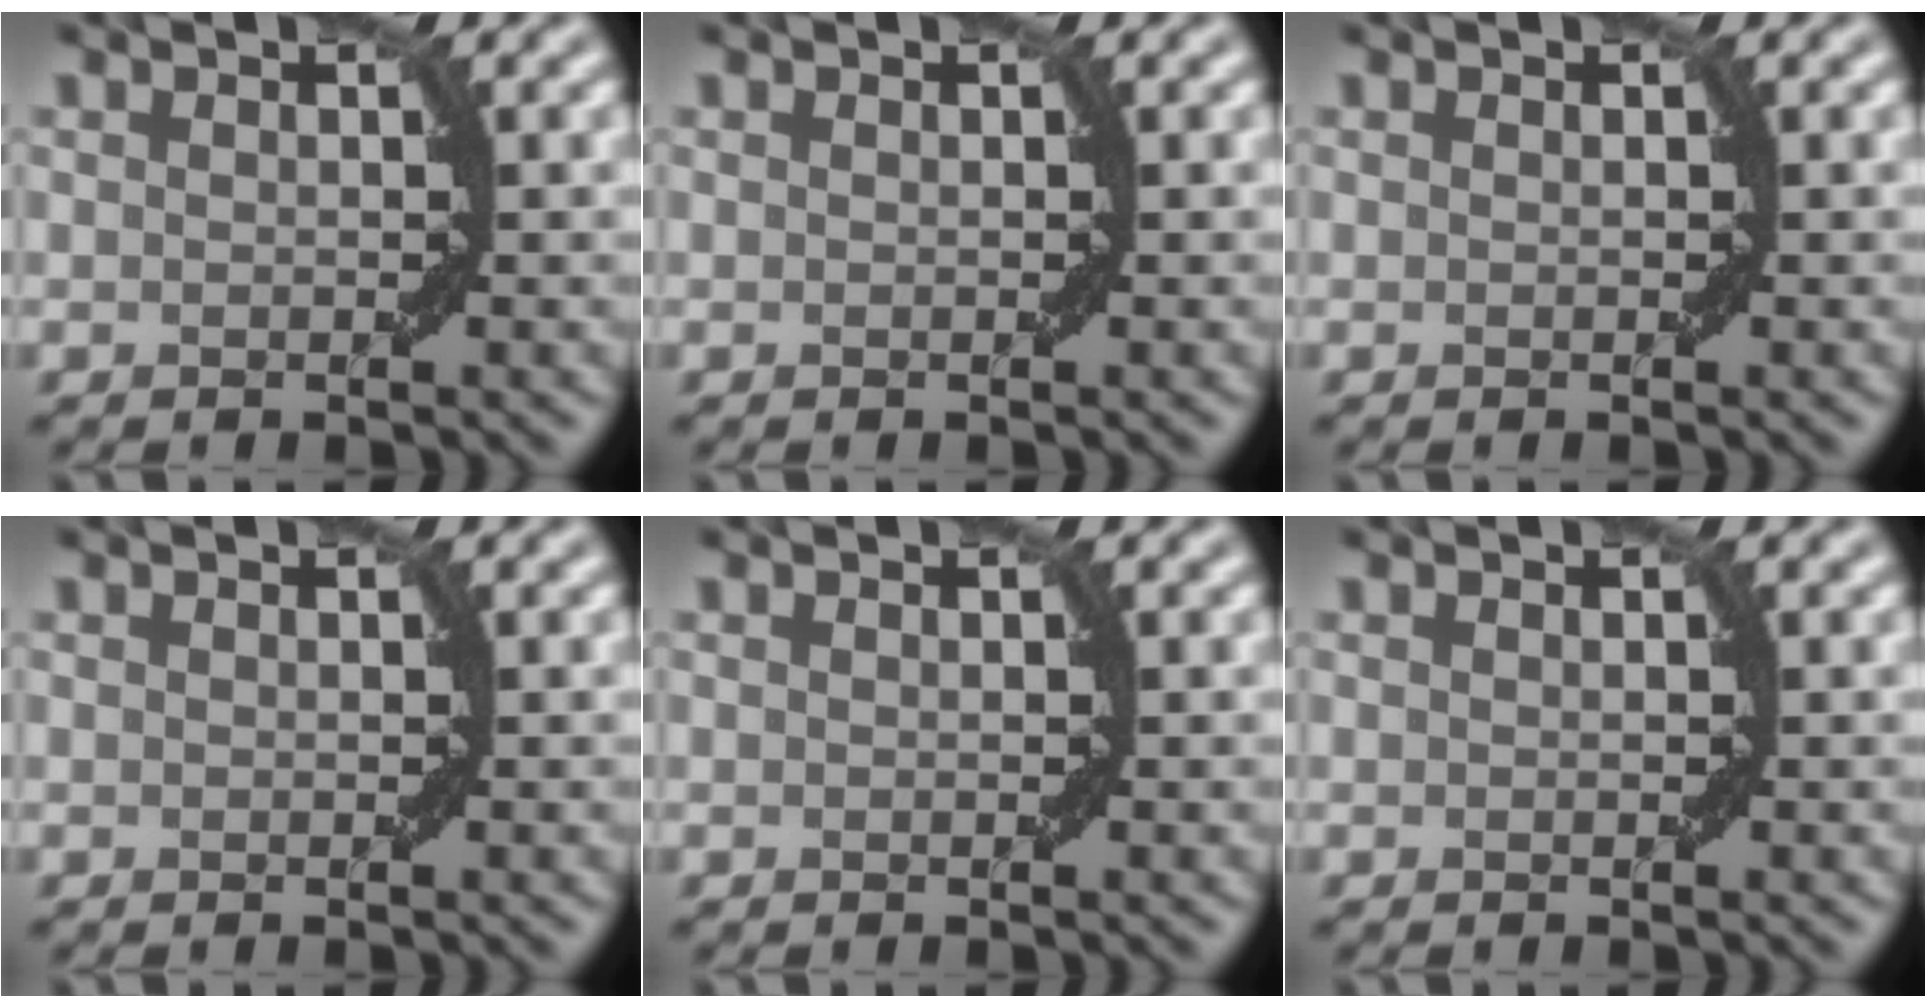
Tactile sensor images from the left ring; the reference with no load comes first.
{"total": 0.0}
{"total": 0.0}
{"total": 0.0}
{"total": 0.0}
{"total": 0.0}